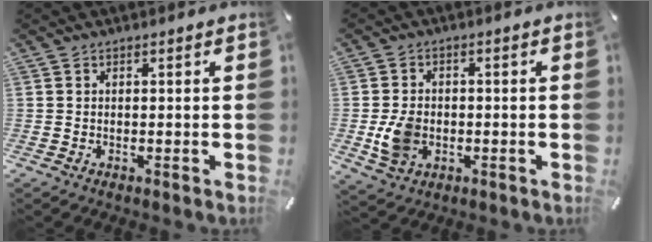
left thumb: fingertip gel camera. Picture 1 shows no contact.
{"total": 7.8, "force": [-1.4, 6.2, 4.5], "torque": [-0.095, -0.002, -0.027]}